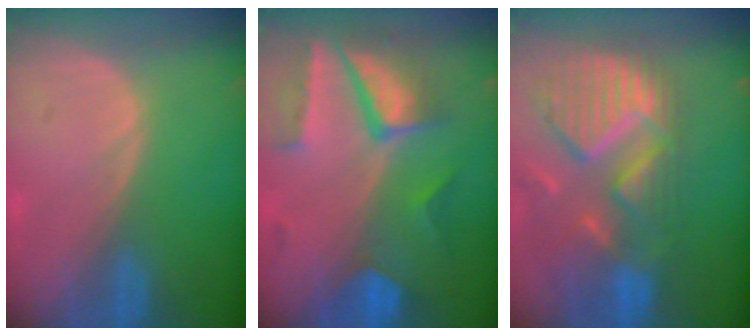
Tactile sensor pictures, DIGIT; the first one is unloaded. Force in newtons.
{"total": 9.9, "press": 8.5, "slide": 5.1}
{"total": 13.0, "press": 11.0, "slide": 7.0}